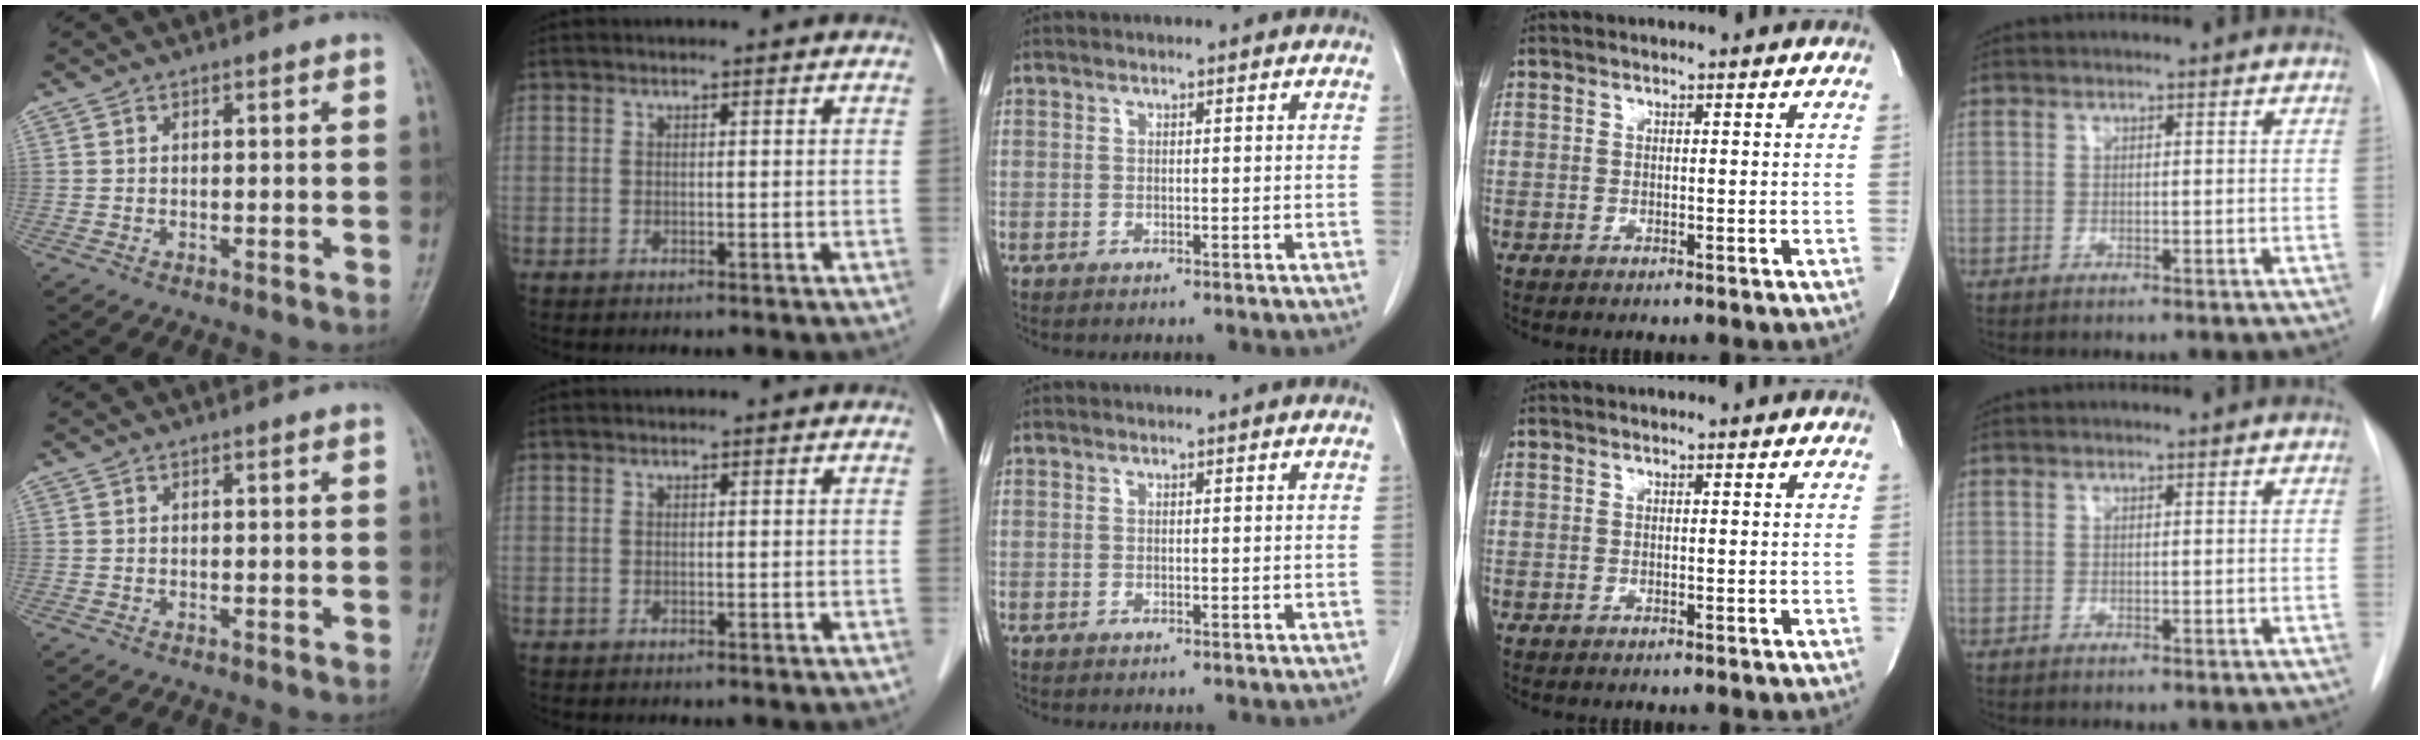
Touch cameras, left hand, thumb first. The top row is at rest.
{}